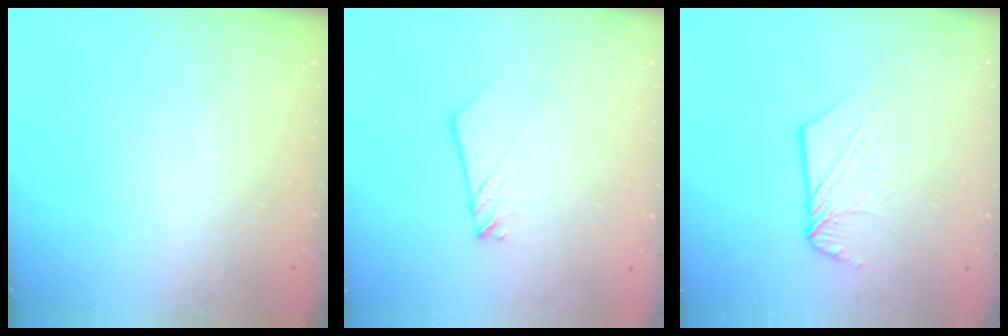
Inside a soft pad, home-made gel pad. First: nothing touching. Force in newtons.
{"total": 2.7, "press": 2.6, "slide": 0.3}
{"total": 8.3, "press": 8.3, "slide": 0.3}